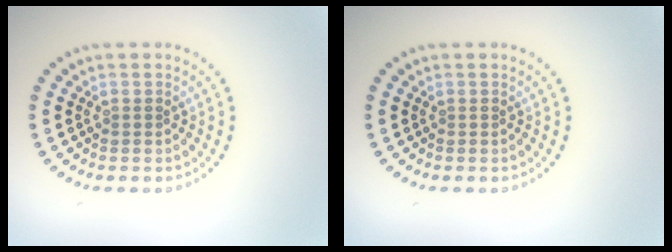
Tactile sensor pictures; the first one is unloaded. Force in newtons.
{"total": 0.0}